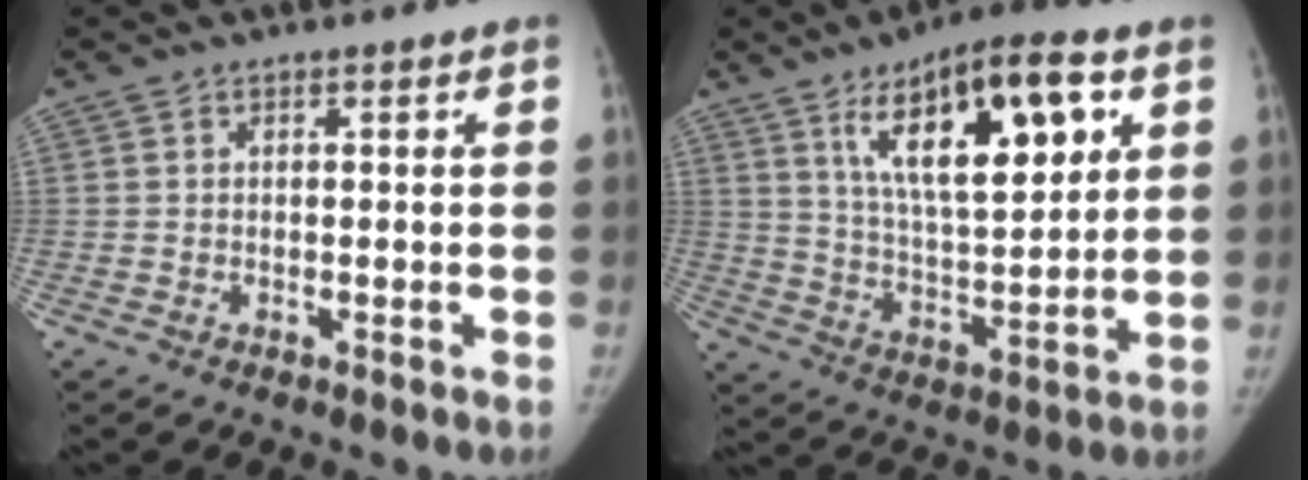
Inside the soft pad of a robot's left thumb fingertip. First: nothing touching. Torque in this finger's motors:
{"motor_torque": [0.41, 0.39, 1.52, -0.98, 0.21]}